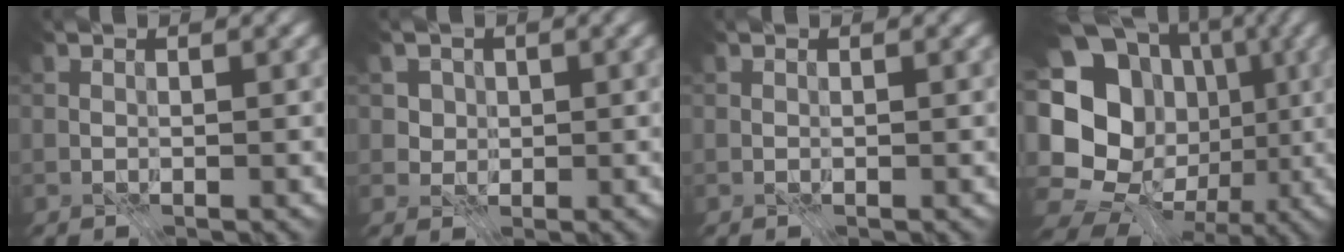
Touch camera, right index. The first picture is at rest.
{"total": 2.7, "force": [0.8, 2.3, 1.0], "torque": [-0.025, -0.007, 0.023]}
{"total": 0.0}
{"total": 19.3, "force": [0.1, 16.9, 9.4], "torque": [-0.199, 0.043, -0.020]}